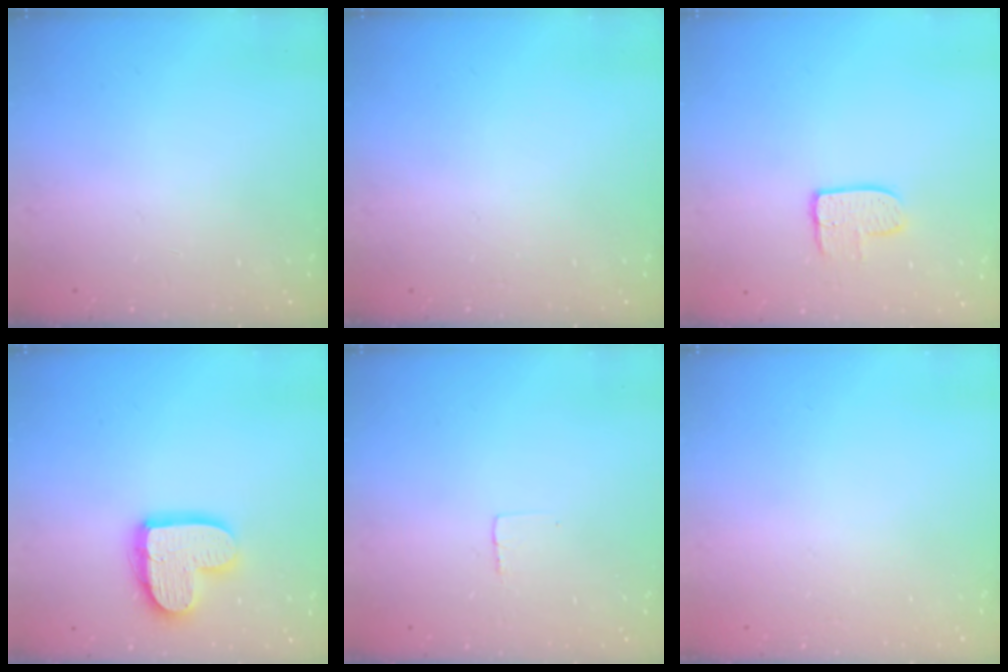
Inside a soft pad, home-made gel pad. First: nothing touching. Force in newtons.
{"total": 0.0}
{"total": 7.4, "press": 7.4, "slide": 0.2}
{"total": 14.5, "press": 14.4, "slide": 1.3}
{"total": 2.3, "press": 2.3, "slide": 0.1}
{"total": 0.0}